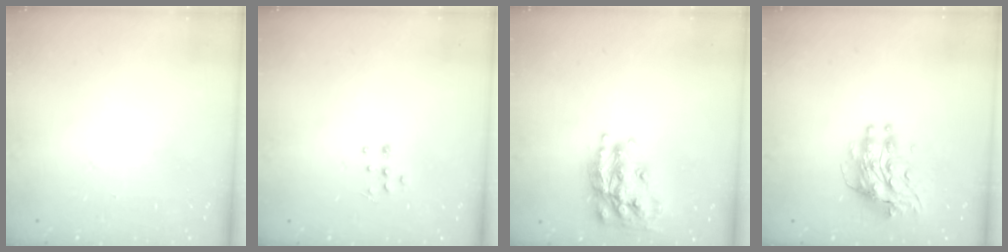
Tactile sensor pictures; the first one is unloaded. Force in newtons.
{"total": 4.6, "press": 4.5, "slide": 0.7}
{"total": 18.2, "press": 18.1, "slide": 1.1}
{"total": 9.0, "press": 9.0, "slide": 0.9}